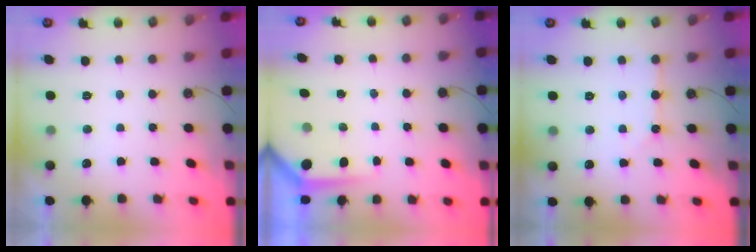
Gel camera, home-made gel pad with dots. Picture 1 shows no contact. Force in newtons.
{"total": 3.9, "press": 3.9, "slide": 0.2}
{"total": 2.7, "press": 2.7, "slide": 0.5}